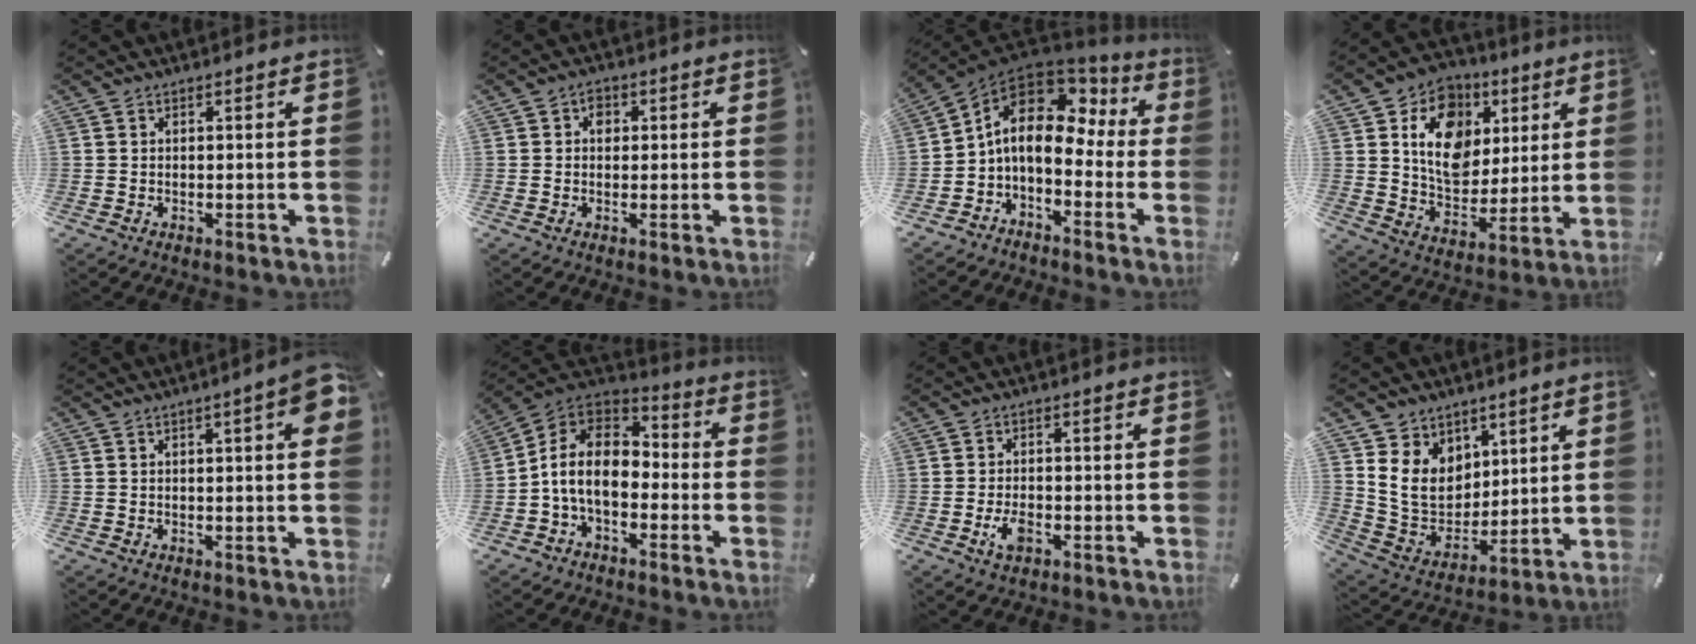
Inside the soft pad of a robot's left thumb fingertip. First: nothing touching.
{"total": 2.4, "force": [0.2, 2.0, 1.2], "torque": [-0.010, 0.001, -0.002]}
{"total": 12.3, "force": [1.8, 8.3, 9.0], "torque": [-0.163, -0.006, 0.026]}
{"total": 14.7, "force": [4.3, 12.0, 7.4], "torque": [-0.117, -0.008, 0.083]}
{"total": 6.1, "force": [1.6, 1.4, 5.7], "torque": [-0.083, 0.000, 0.023]}
{"total": 11.1, "force": [-3.7, 7.6, 7.1], "torque": [-0.165, 0.020, -0.076]}
{"total": 4.1, "force": [-1.7, 2.2, 3.0], "torque": [-0.071, 0.002, -0.033]}
{"total": 12.0, "force": [4.6, 10.2, 4.2], "torque": [-0.109, -0.030, 0.099]}